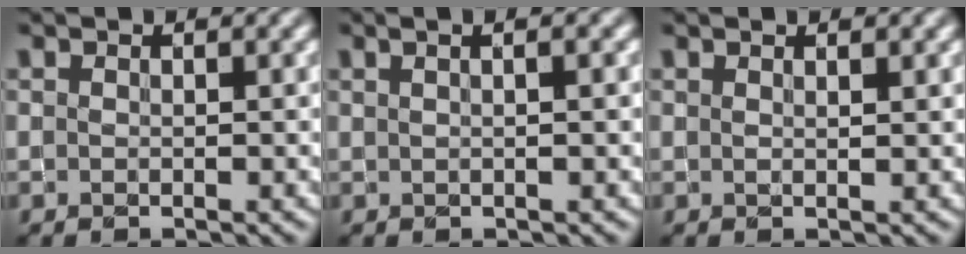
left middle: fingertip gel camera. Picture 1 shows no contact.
{"total": 4.7, "force": [1.9, 2.3, 3.6], "torque": [-0.019, 0.027, -0.004]}
{"total": 1.0, "force": [0.7, 0.2, 0.7], "torque": [-0.012, 0.000, 0.009]}